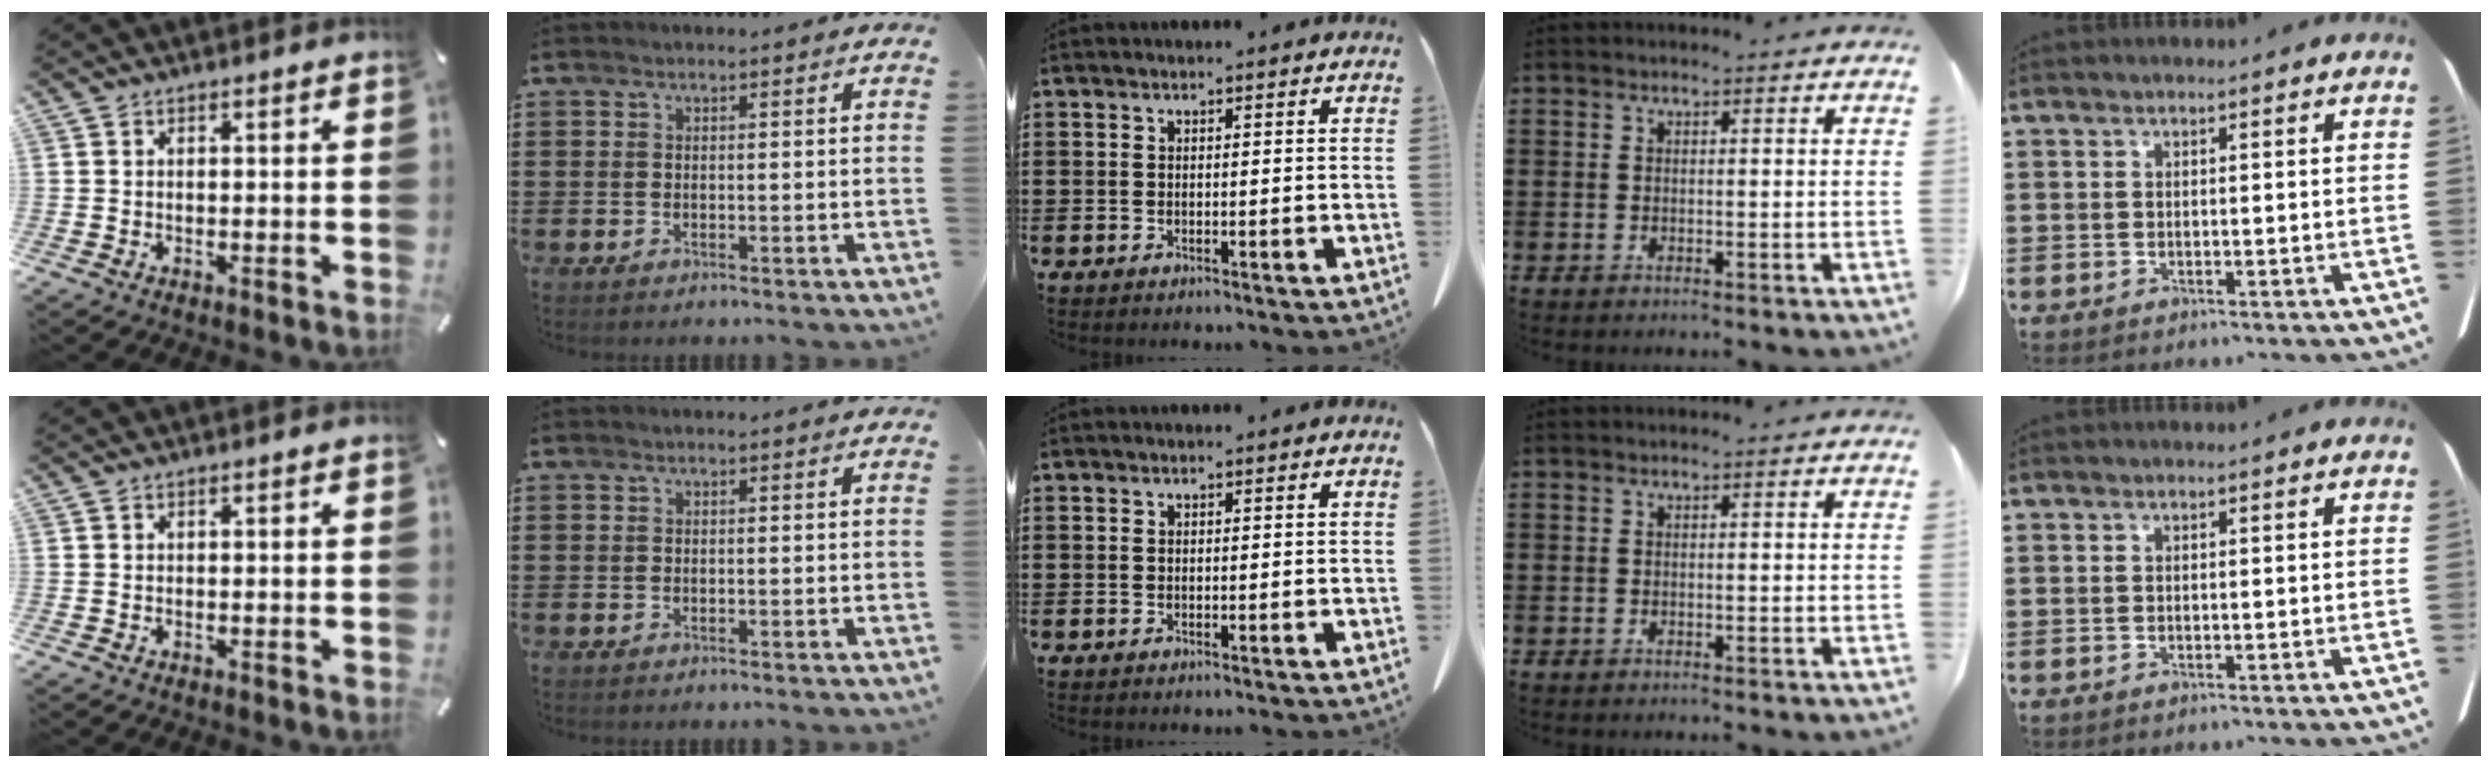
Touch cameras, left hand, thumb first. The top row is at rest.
{}